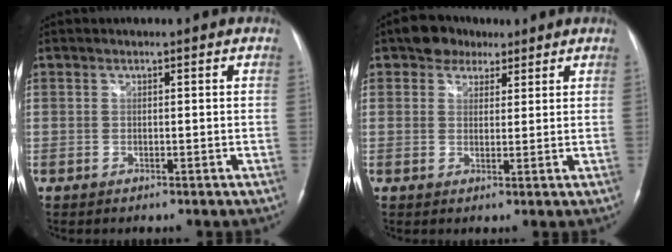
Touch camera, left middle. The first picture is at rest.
{"total": 4.5, "force": [3.0, 3.2, 1.2], "torque": [-0.023, 0.014, 0.049]}